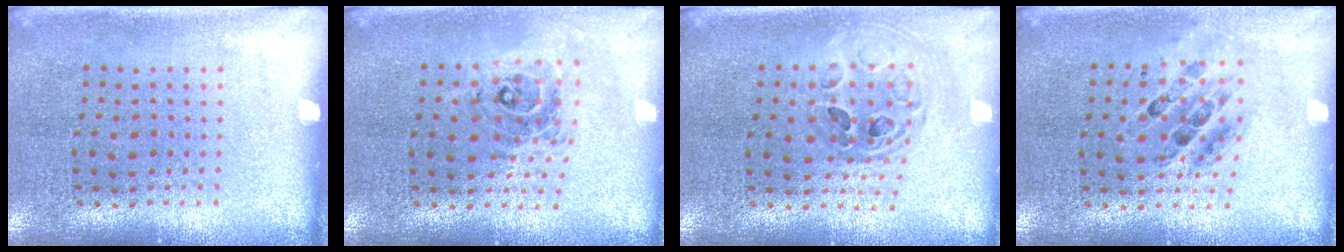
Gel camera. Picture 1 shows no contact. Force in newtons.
{"total": 0.7, "press": 0.7, "slide": 0.2}
{"total": 1.0, "press": 0.9, "slide": 0.3}
{"total": 0.7, "press": 0.7, "slide": 0.1}